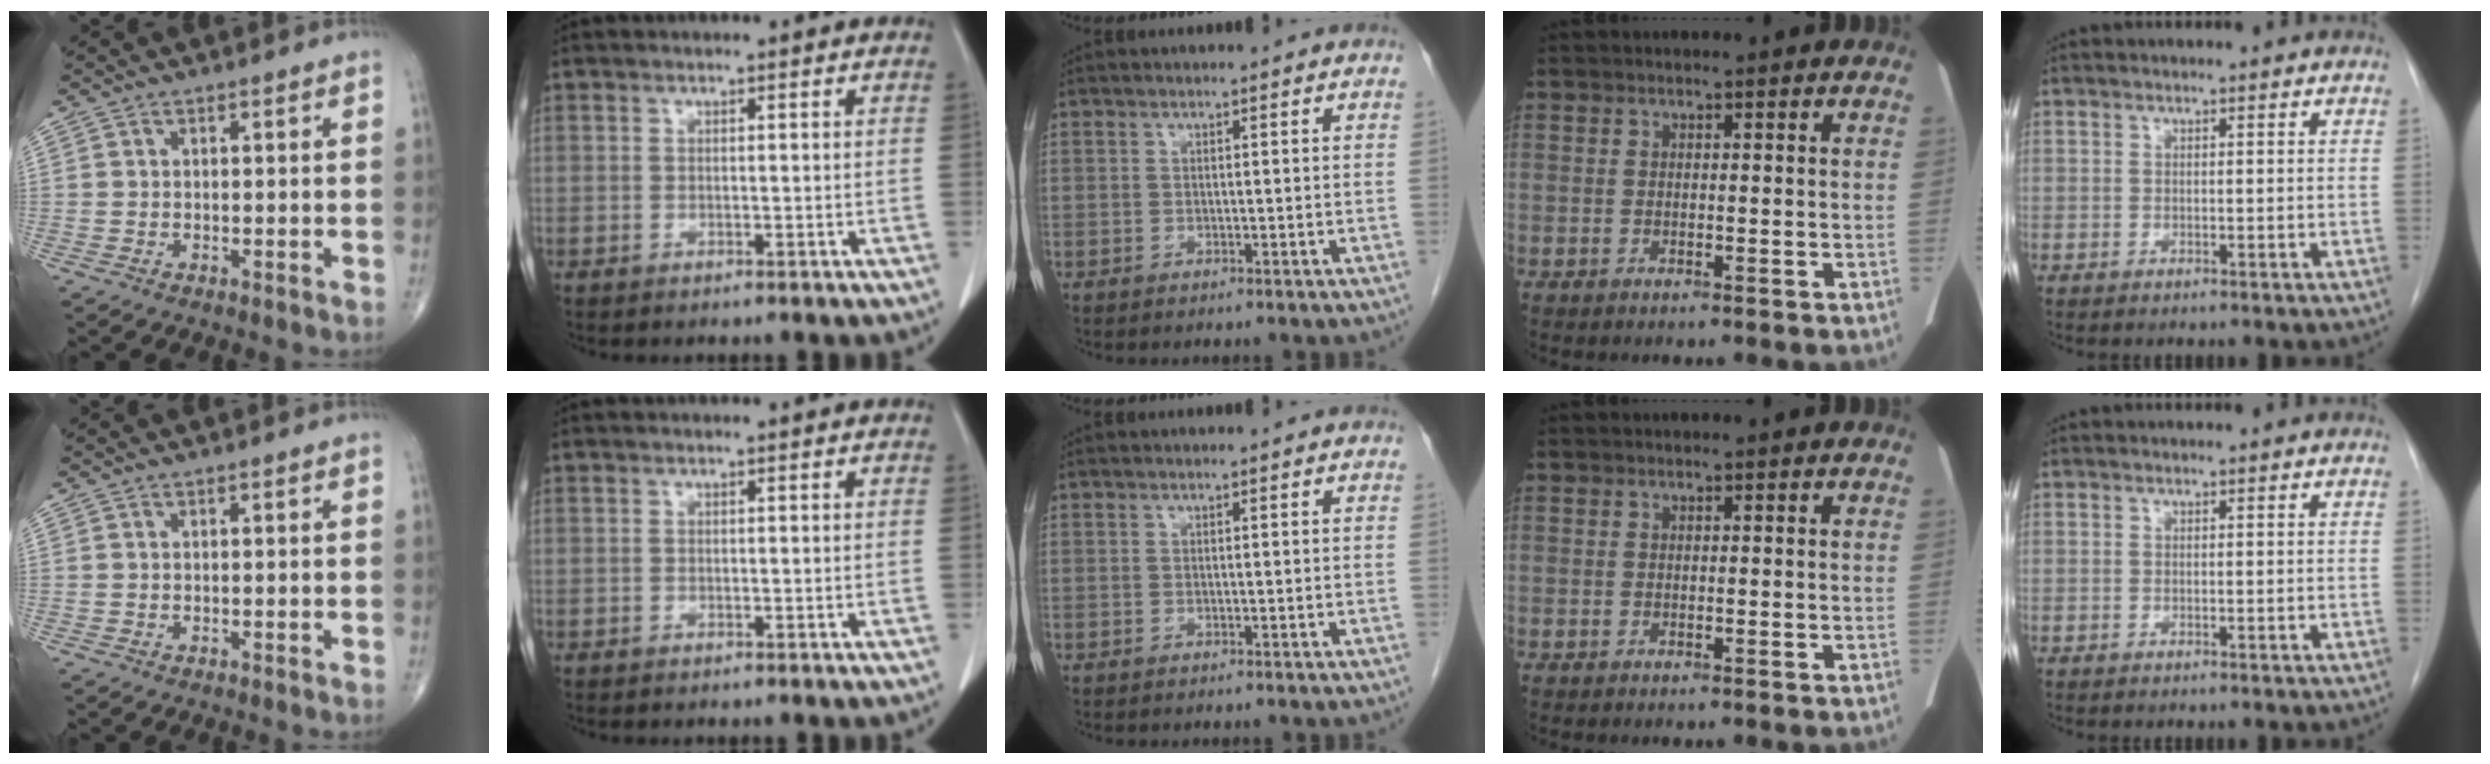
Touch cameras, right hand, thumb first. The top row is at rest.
{}